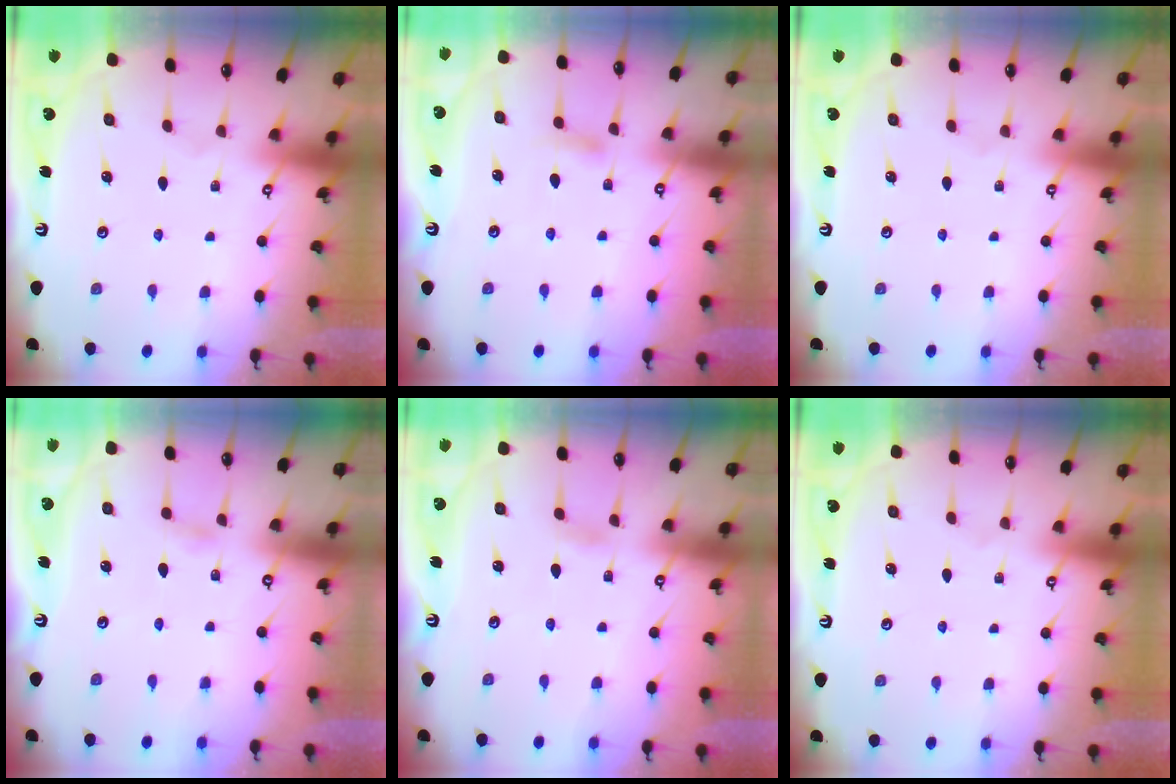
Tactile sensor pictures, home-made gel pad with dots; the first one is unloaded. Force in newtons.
{"total": 6.5, "press": 6.5, "slide": 0.7}
{"total": 0.0}
{"total": 2.9, "press": 2.9, "slide": 0.3}
{"total": 2.5, "press": 2.4, "slide": 0.3}
{"total": 0.0}